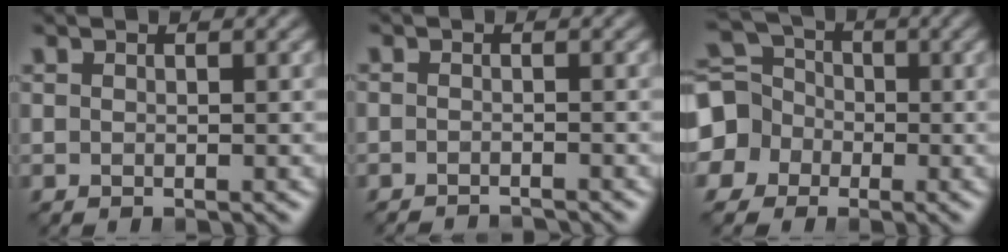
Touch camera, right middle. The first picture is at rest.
{"total": 2.4, "force": [-2.3, 0.3, 0.5], "torque": [-0.003, -0.007, -0.034]}
{"total": 8.2, "force": [-1.3, 7.6, 3.0], "torque": [-0.079, 0.014, -0.062]}